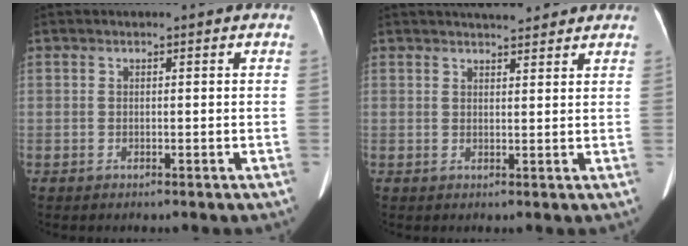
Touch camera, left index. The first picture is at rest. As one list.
[{"total": 7.0, "force": [6.1, 1.6, 2.9], "torque": [-0.040, 0.019, 0.082]}]